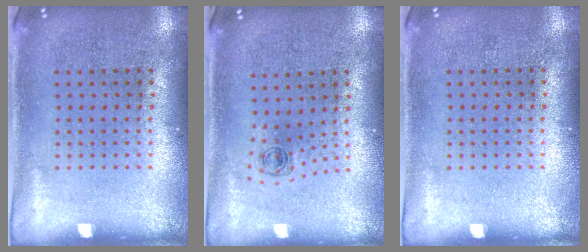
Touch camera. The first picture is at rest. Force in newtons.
{"total": 0.5, "press": 0.3, "slide": 0.4}
{"total": 0.0}